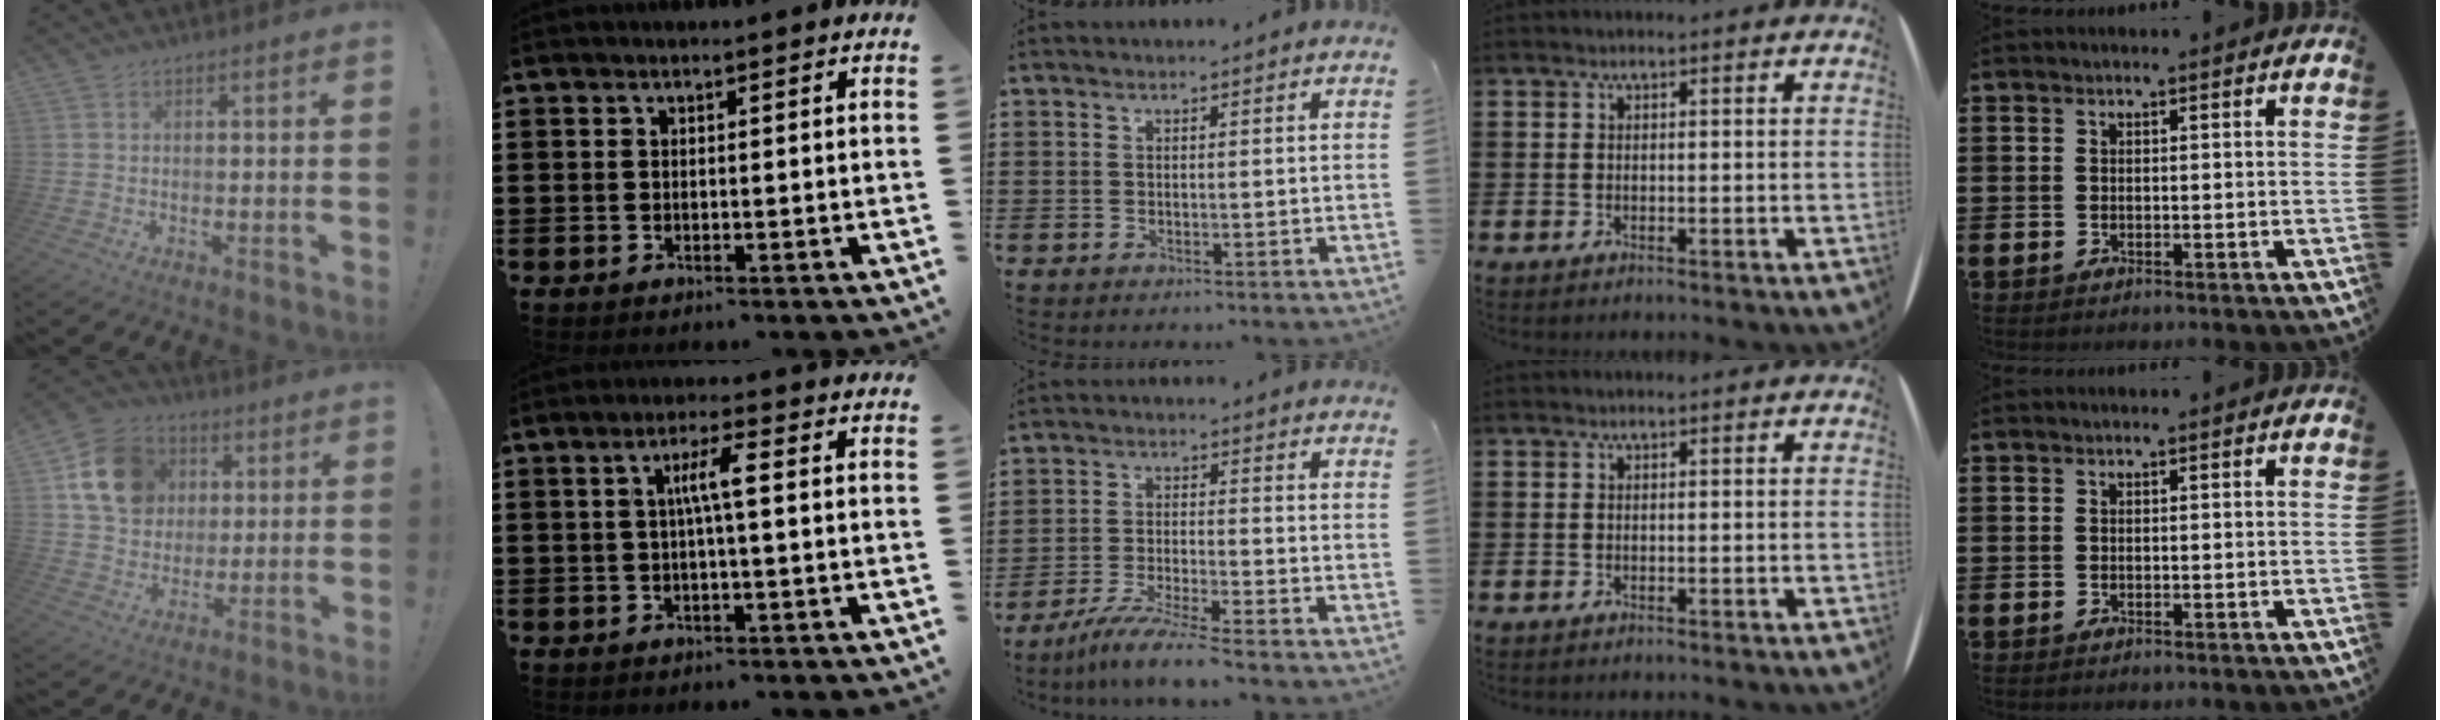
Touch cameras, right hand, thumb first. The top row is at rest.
{"thumb": {"total": 15.9, "force": [5.0, 12.9, 7.7], "torque": [-0.104, -0.006, 0.104]}, "index": {"total": 4.3, "force": [0.3, 0.3, 4.3], "torque": [-0.081, 0.002, 0.000]}, "middle": {"total": 5.7, "force": [-5.0, -0.6, 2.8], "torque": [-0.065, -0.021, -0.096]}}